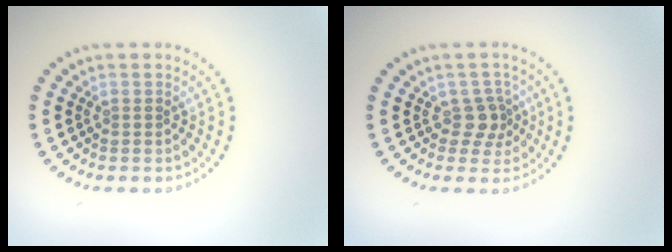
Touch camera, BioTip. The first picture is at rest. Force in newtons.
{"total": 2.0, "press": 1.6, "slide": 1.3}